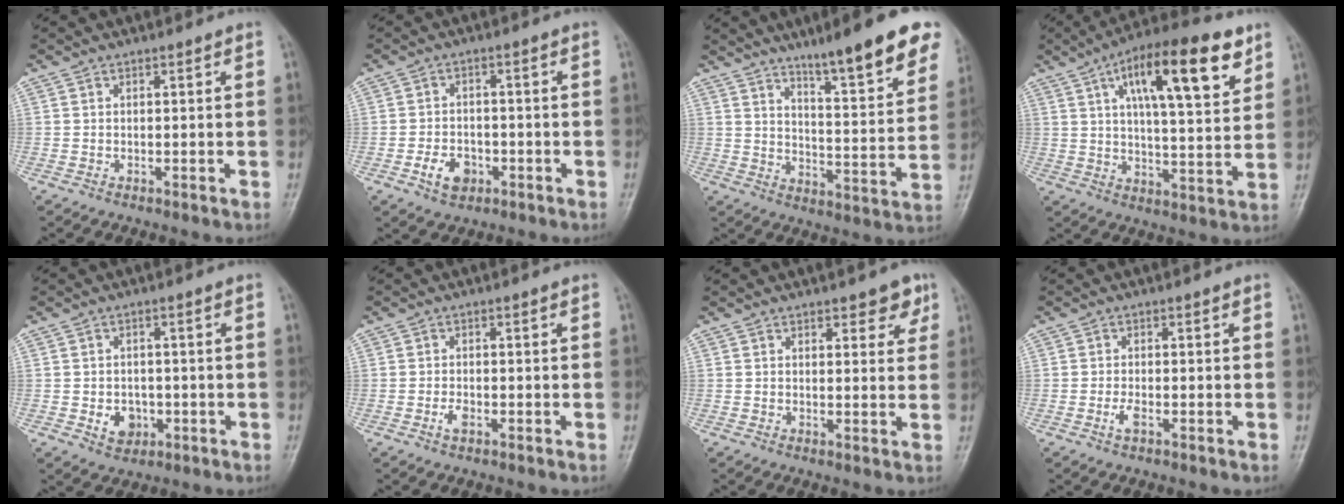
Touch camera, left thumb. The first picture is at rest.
{"total": 5.2, "force": [-2.3, 3.6, 2.9], "torque": [-0.040, 0.015, -0.037]}
{"total": 16.7, "force": [11.1, 2.6, 12.2], "torque": [-0.144, -0.058, 0.166]}
{"total": 18.7, "force": [8.8, 5.8, 15.5], "torque": [-0.218, -0.018, 0.135]}
{"total": 4.6, "force": [-1.3, 3.7, 2.4], "torque": [-0.018, 0.006, -0.013]}
{"total": 1.9, "force": [-0.9, 1.0, 1.4], "torque": [-0.029, 0.003, -0.018]}
{"total": 4.5, "force": [2.7, 2.1, 2.9], "torque": [-0.012, -0.012, 0.030]}
{"total": 1.9, "force": [-0.8, 0.7, 1.5], "torque": [-0.035, 0.002, -0.018]}